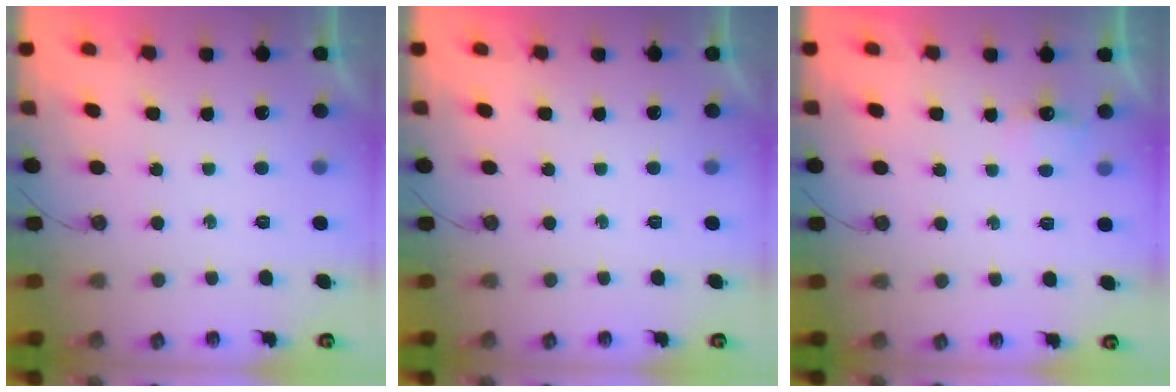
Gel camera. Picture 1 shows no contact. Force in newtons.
{"total": 0.0}
{"total": 2.7, "press": 2.6, "slide": 0.4}